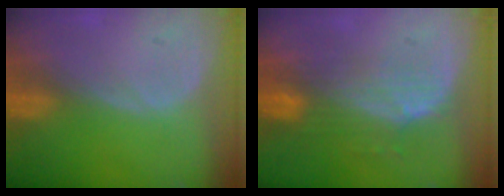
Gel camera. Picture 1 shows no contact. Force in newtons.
{"total": 7.5, "press": 6.8, "slide": 3.2}